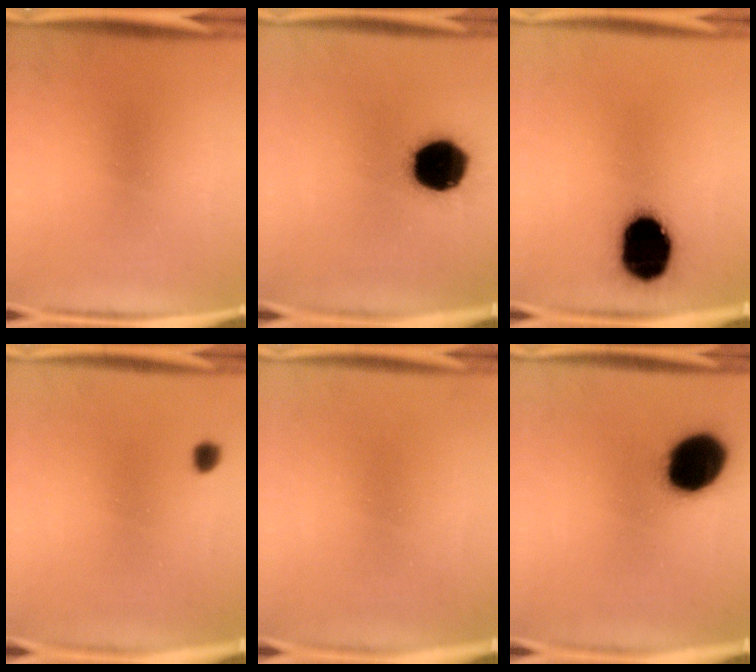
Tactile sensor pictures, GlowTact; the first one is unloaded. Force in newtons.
{"total": 19.1}
{"total": 19.2}
{"total": 1.7}
{"total": 1.1}
{"total": 19.1}